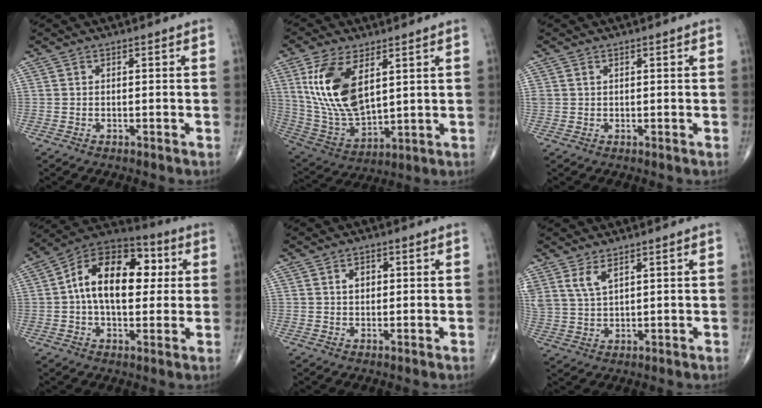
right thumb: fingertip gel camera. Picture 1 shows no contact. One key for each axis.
{"total": 16.3, "fx": 5.6, "fy": 8.0, "fz": 13.0, "tx": -0.254, "ty": -0.025, "tz": 0.123}
{"total": 1.1, "fx": 0.5, "fy": 0.9, "fz": 0.5, "tx": -0.007, "ty": 0.005, "tz": 0.011}
{"total": 17.9, "fx": 2.5, "fy": 10.7, "fz": 14.1, "tx": -0.200, "ty": 0.027, "tz": 0.031}
{"total": 2.5, "fx": 0.7, "fy": 1.8, "fz": 1.6, "tx": -0.016, "ty": 0.002, "tz": 0.009}
{"total": 4.7, "fx": 2.9, "fy": 1.8, "fz": 3.2, "tx": -0.069, "ty": -0.013, "tz": 0.067}